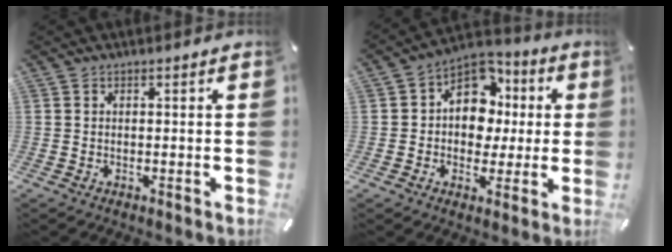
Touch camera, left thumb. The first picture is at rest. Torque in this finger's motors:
{"motor_torque": [1.79, 1.74, 0.68, -0.53, 0.26]}